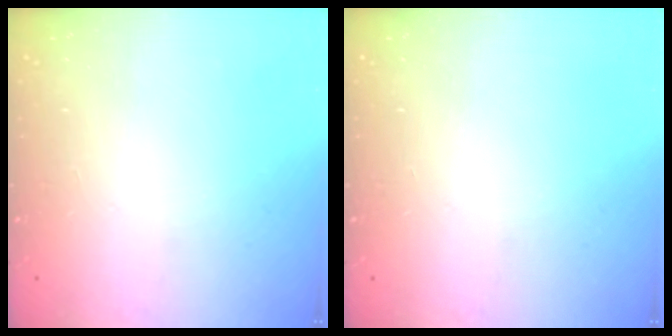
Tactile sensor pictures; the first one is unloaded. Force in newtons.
{"total": 0.0}